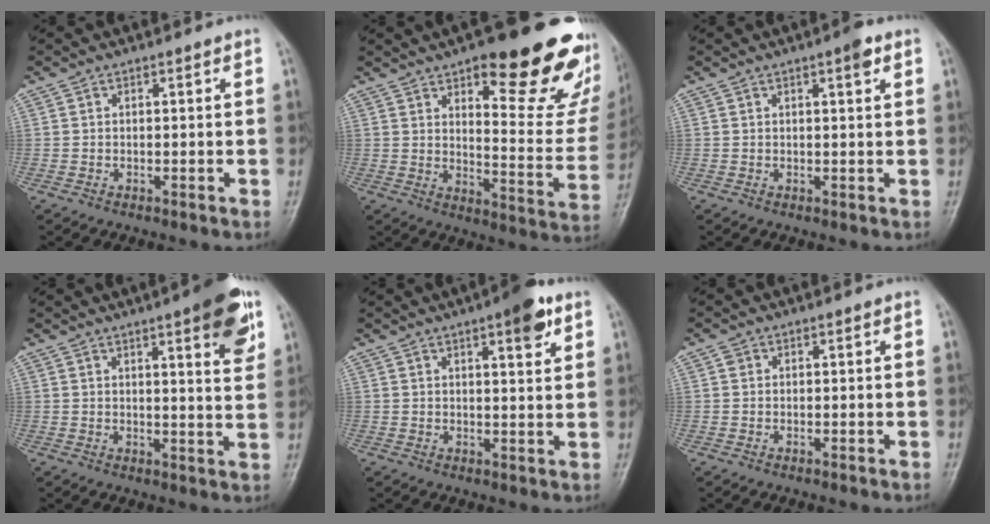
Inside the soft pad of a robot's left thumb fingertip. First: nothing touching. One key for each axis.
{"total": 25.1, "fx": 14.6, "fy": 7.9, "fz": 18.8, "tx": -0.196, "ty": -0.075, "tz": 0.195}
{"total": 2.6, "fx": 1.4, "fy": 0.5, "fz": 2.1, "tx": -0.028, "ty": -0.003, "tz": 0.017}
{"total": 10.5, "fx": 5.6, "fy": 2.1, "fz": 8.6, "tx": -0.095, "ty": -0.024, "tz": 0.068}
{"total": 6.9, "fx": 3.9, "fy": 1.9, "fz": 5.4, "tx": -0.064, "ty": -0.015, "tz": 0.048}
{"total": 0.7, "fx": 0.2, "fy": 0.7, "fz": 0.2, "tx": 0.002, "ty": 0.001, "tz": 0.003}